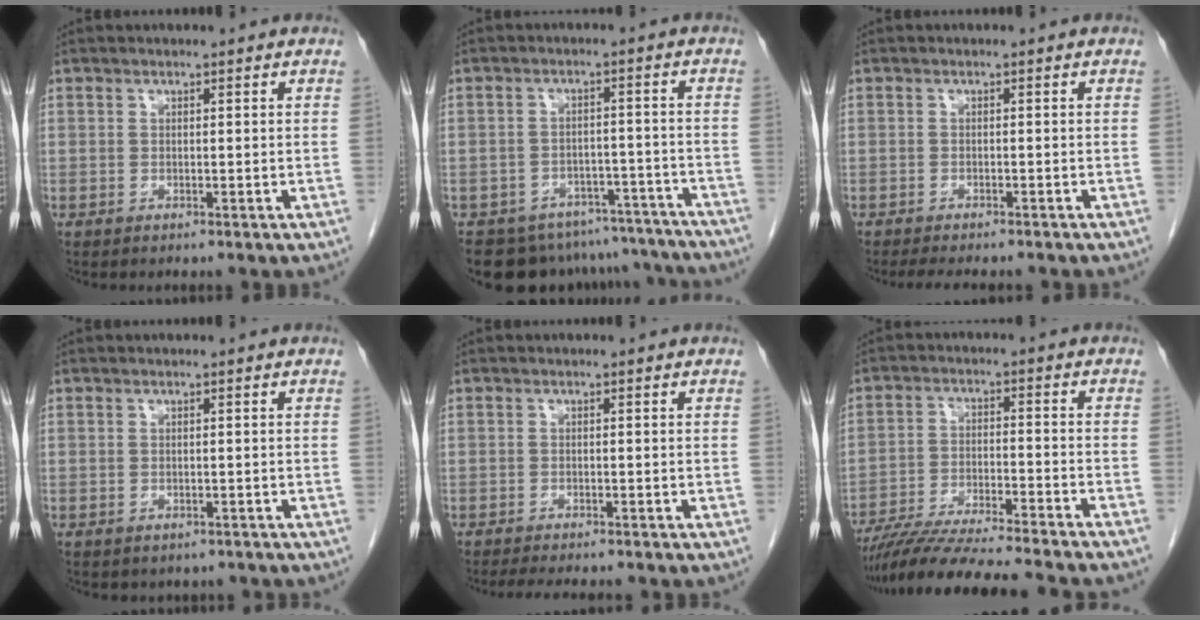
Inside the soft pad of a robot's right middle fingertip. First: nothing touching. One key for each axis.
{"total": 15.8, "fx": -14.3, "fy": 6.3, "fz": 2.6, "tx": -0.037, "ty": 0.023, "tz": -0.169}
{"total": 7.1, "fx": -6.2, "fy": 1.6, "fz": 3.1, "tx": -0.039, "ty": -0.007, "tz": -0.083}
{"total": 2.4, "fx": -1.9, "fy": 1.4, "fz": 0.3, "tx": -0.006, "ty": 0.003, "tz": -0.023}
{"total": 7.0, "fx": -6.2, "fy": 1.2, "fz": 3.2, "tx": -0.040, "ty": -0.009, "tz": -0.086}
{"total": 17.2, "fx": -15.4, "fy": -0.6, "fz": 7.6, "tx": -0.124, "ty": -0.034, "tz": -0.245}